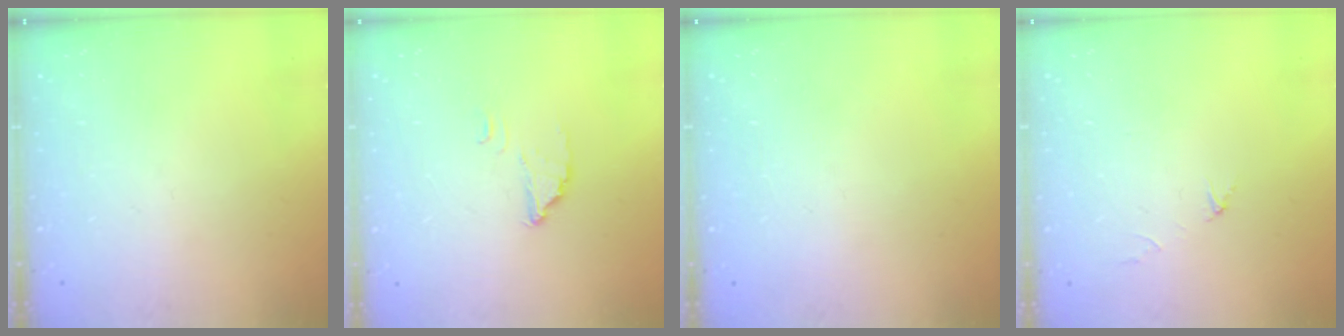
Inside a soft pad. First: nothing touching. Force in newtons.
{"total": 2.7, "press": 2.7, "slide": 0.1}
{"total": 2.3, "press": 2.3, "slide": 0.1}
{"total": 2.9, "press": 2.9, "slide": 0.3}